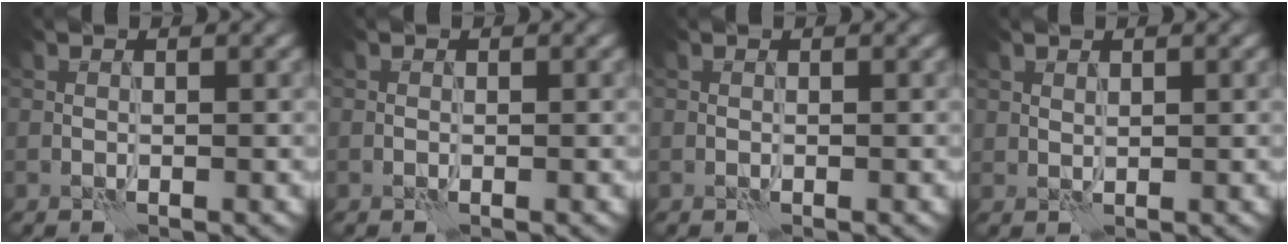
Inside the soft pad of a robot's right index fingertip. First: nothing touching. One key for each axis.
{"total": 0.0}
{"total": 0.0}
{"total": 0.7, "fx": 0.7, "fy": 0.2, "fz": 0.2, "tx": -0.008, "ty": -0.001, "tz": 0.014}